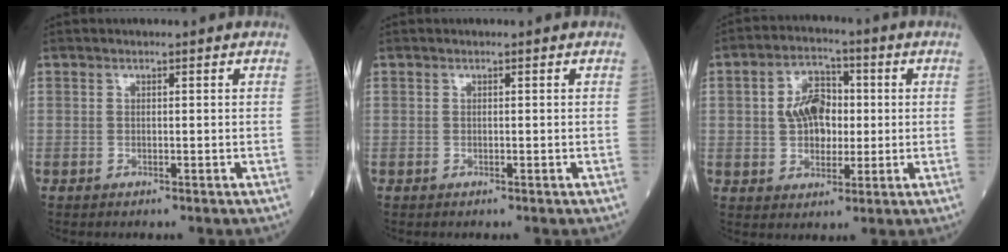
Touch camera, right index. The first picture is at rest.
{"total": 0.0}
{"total": 7.8, "force": [0.5, 5.3, 5.7], "torque": [-0.104, 0.019, 0.010]}